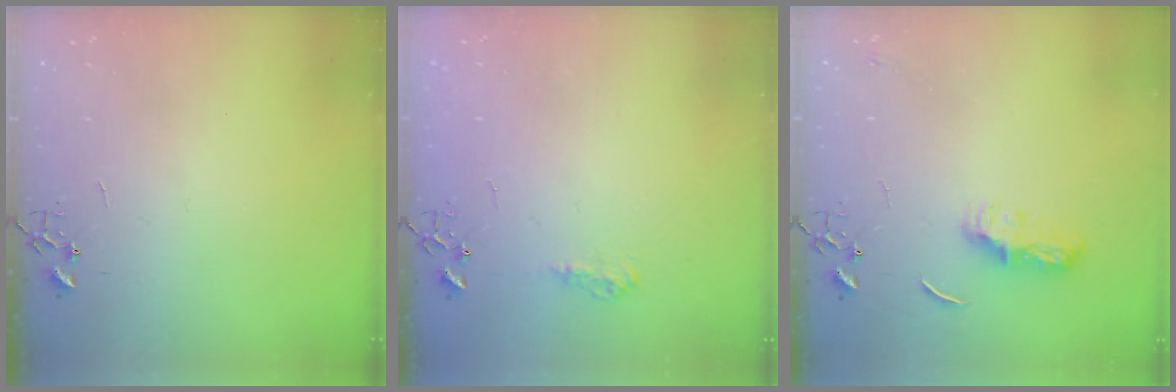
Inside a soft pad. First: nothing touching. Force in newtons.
{"total": 8.8, "press": 8.8, "slide": 0.8}
{"total": 8.1, "press": 8.1, "slide": 0.6}